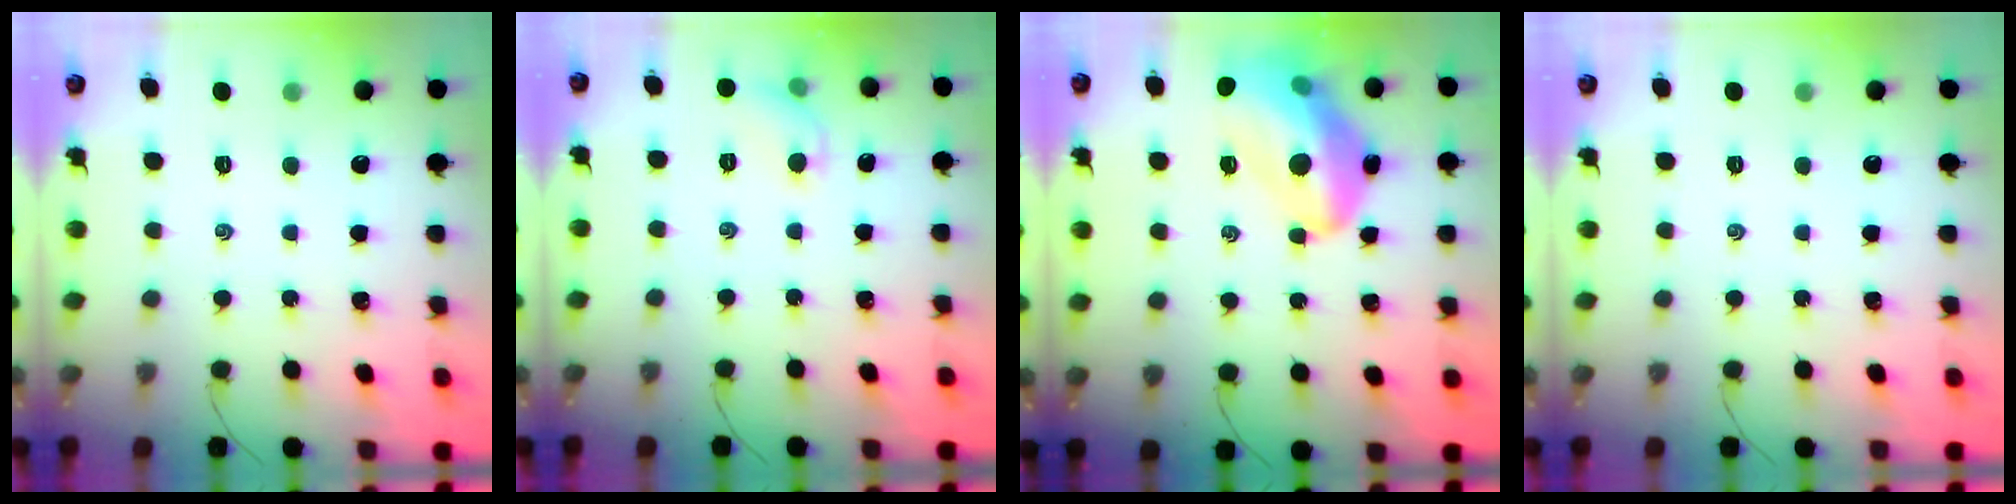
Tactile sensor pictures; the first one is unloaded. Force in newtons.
{"total": 5.6, "press": 5.4, "slide": 1.5}
{"total": 19.3, "press": 18.8, "slide": 4.1}
{"total": 0.0}